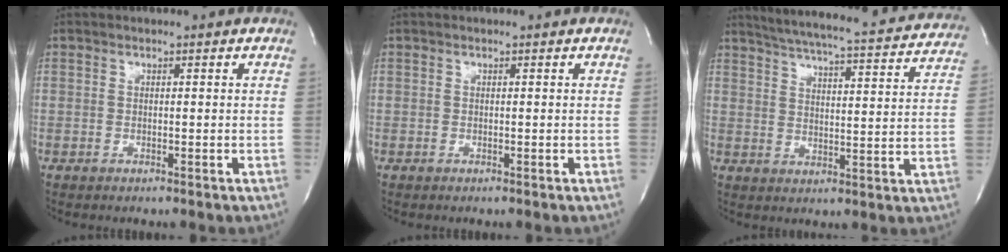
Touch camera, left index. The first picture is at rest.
{"total": 0.0}
{"total": 24.0, "force": [22.0, 2.5, 9.2], "torque": [-0.148, -0.031, 0.272]}